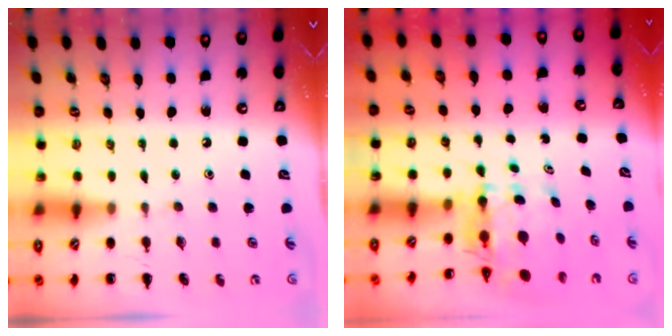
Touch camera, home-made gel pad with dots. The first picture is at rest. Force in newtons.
{"total": 5.3, "press": 5.2, "slide": 1.0}